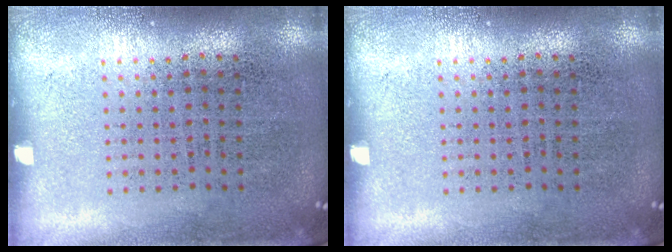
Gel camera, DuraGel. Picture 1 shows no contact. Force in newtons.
{"total": 0.0}